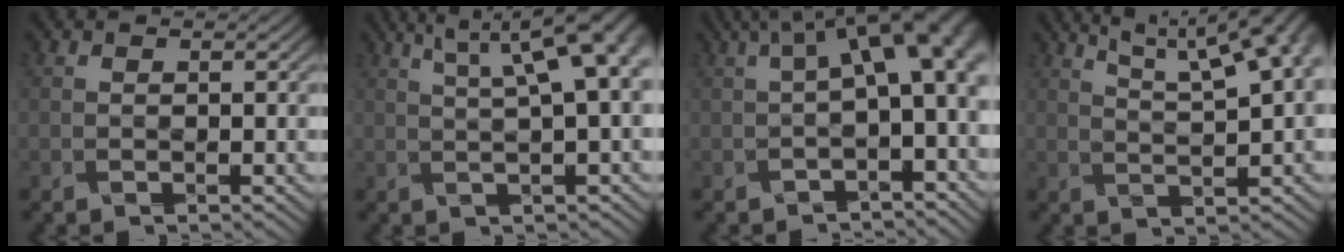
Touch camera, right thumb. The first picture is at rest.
{"total": 9.9, "force": [3.8, 2.7, 8.8], "torque": [-0.111, 0.039, 0.051]}
{"total": 10.1, "force": [1.5, 4.1, 9.1], "torque": [-0.127, 0.016, 0.025]}
{"total": 11.5, "force": [6.2, 3.5, 9.0], "torque": [-0.121, 0.035, 0.080]}